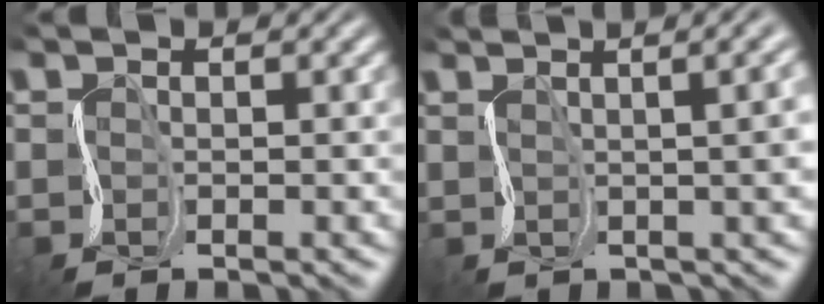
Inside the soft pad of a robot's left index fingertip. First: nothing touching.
{"total": 9.5, "force": [2.2, 4.8, 7.9], "torque": [-0.048, 0.051, 0.001]}